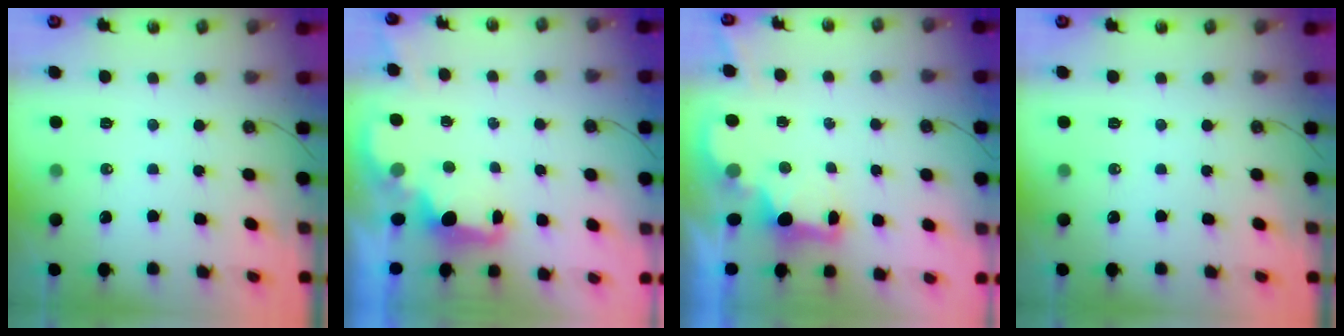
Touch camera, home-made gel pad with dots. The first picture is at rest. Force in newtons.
{"total": 2.0, "press": 1.9, "slide": 0.8}
{"total": 2.5, "press": 2.3, "slide": 0.8}
{"total": 0.0}